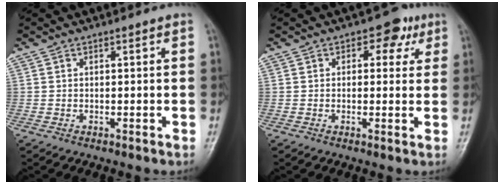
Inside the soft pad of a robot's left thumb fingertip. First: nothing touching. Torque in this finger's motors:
{"motor_torque": [-0.33, 0.10, -0.04, 0.21, 0.02]}